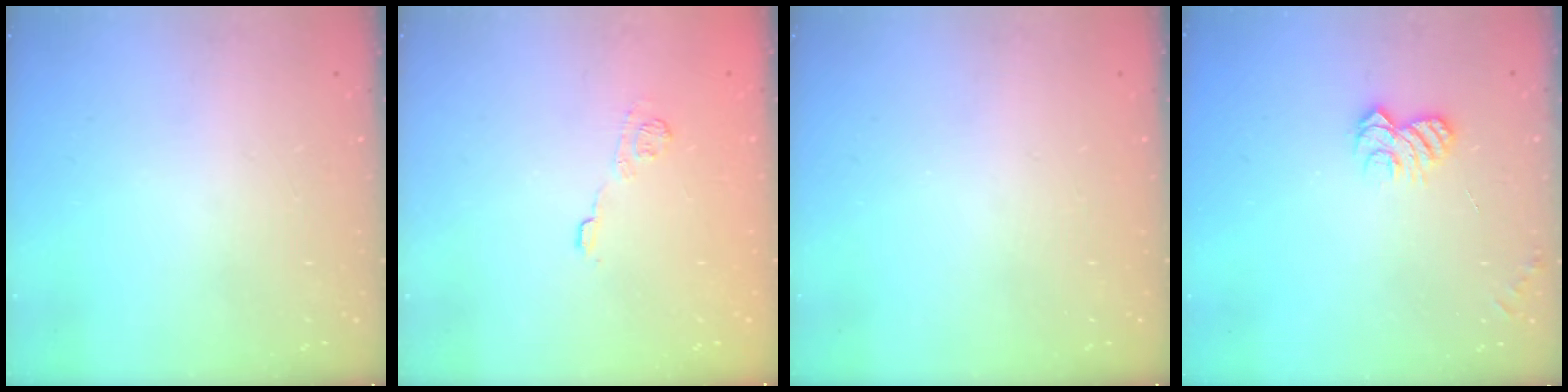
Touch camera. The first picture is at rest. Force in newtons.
{"total": 8.3, "press": 8.1, "slide": 1.3}
{"total": 0.0}
{"total": 6.6, "press": 6.5, "slide": 0.7}